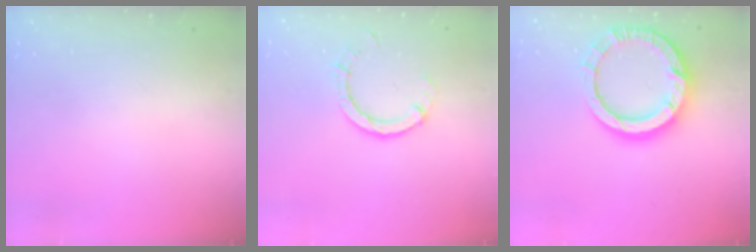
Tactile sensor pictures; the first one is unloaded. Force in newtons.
{"total": 3.9, "press": 3.9, "slide": 0.2}
{"total": 15.1, "press": 15.0, "slide": 1.5}